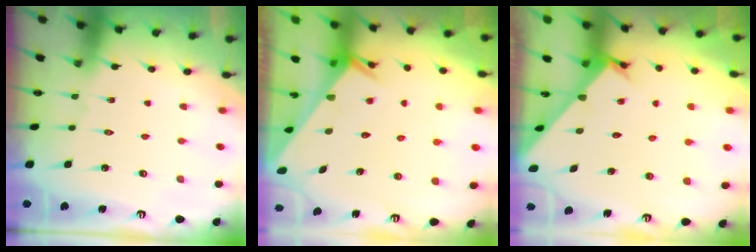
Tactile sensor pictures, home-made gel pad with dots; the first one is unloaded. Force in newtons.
{"total": 2.7, "press": 2.7, "slide": 0.1}
{"total": 2.3, "press": 2.3, "slide": 0.1}